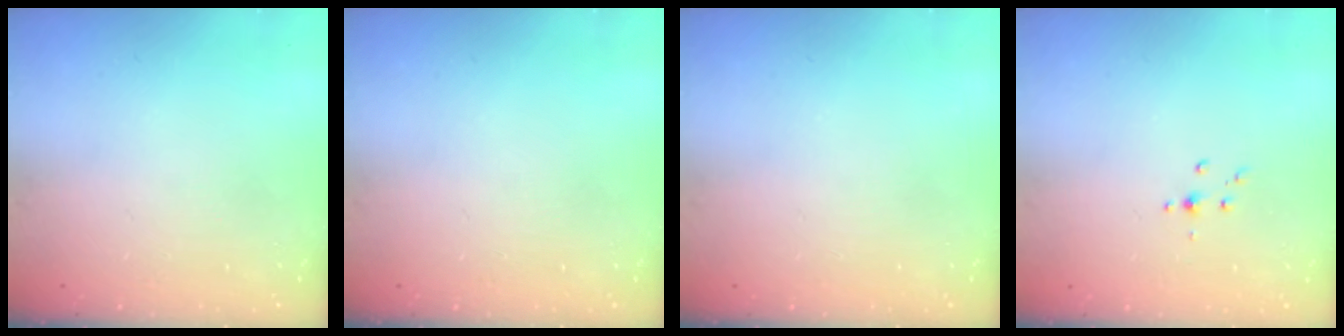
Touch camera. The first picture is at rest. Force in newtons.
{"total": 0.0}
{"total": 0.0}
{"total": 3.0, "press": 2.9, "slide": 0.9}